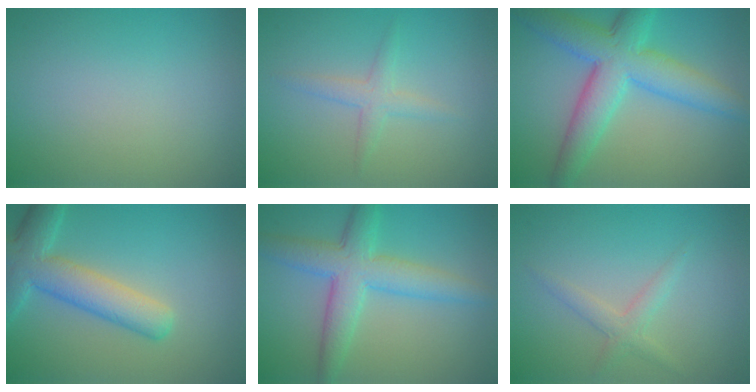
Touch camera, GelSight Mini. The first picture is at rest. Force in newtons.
{"total": 1.8, "press": 1.8, "slide": 0.1}
{"total": 7.6, "press": 7.6, "slide": 0.1}
{"total": 5.9, "press": 5.9, "slide": 0.4}
{"total": 5.4, "press": 5.4, "slide": 0.0}
{"total": 1.7, "press": 1.7, "slide": 0.1}